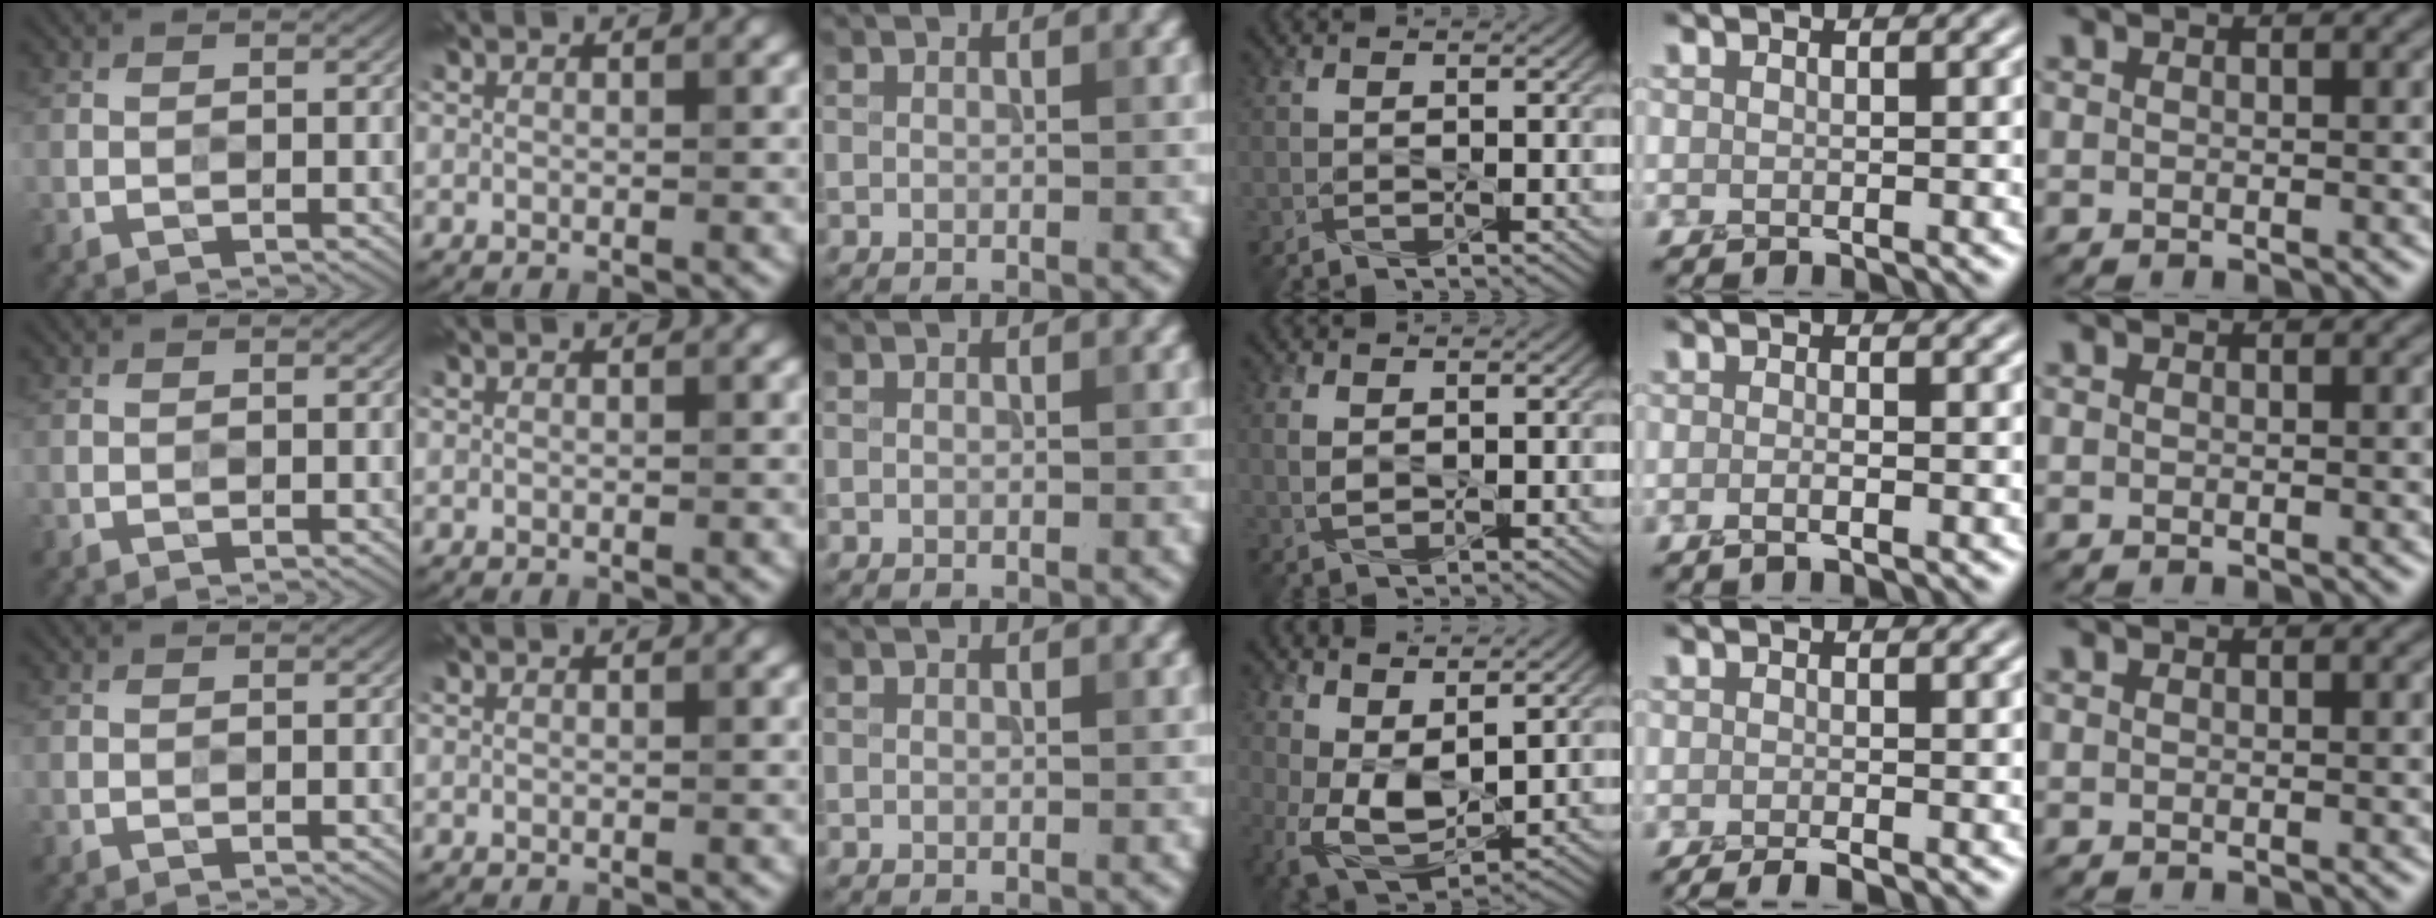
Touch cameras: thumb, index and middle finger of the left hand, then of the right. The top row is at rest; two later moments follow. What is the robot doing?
{"motion": "squeeze", "object": "foam earplug"}